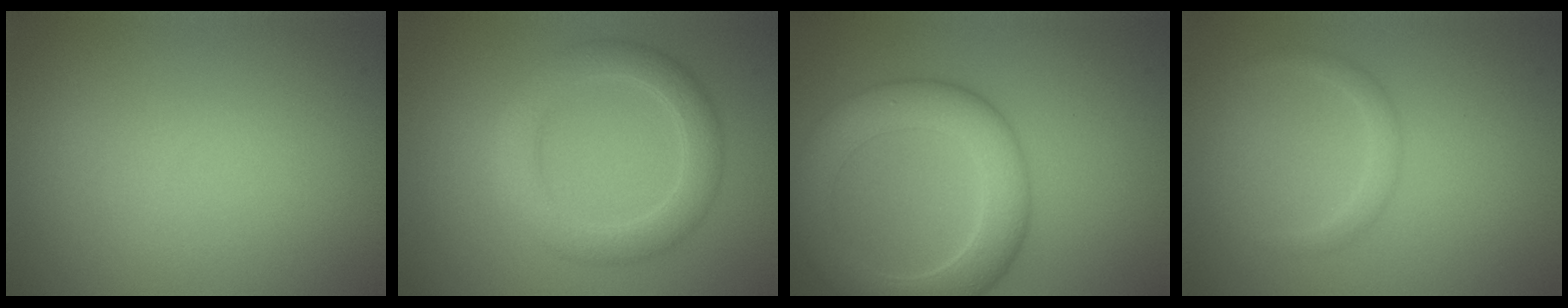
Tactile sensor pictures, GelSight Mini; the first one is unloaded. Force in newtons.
{"total": 3.9, "press": 3.9, "slide": 0.0}
{"total": 6.8, "press": 6.7, "slide": 0.3}
{"total": 1.2, "press": 1.2, "slide": 0.0}